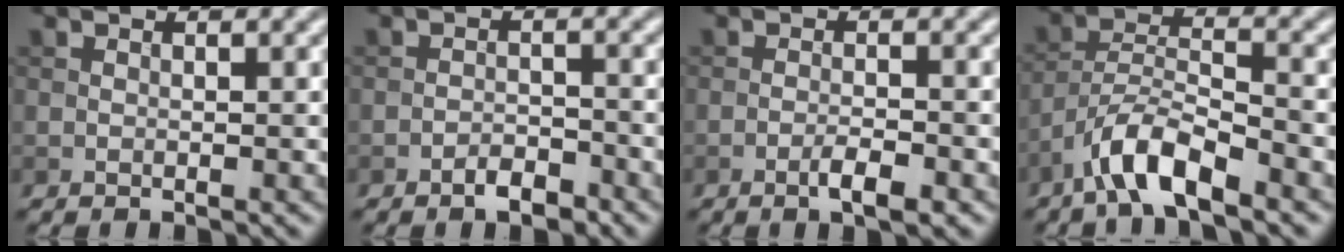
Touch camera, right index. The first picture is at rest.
{"total": 2.2, "force": [-1.6, 0.8, 1.2], "torque": [-0.013, 0.006, -0.030]}
{"total": 2.5, "force": [-1.4, 0.5, 2.0], "torque": [-0.035, 0.002, -0.026]}
{"total": 5.4, "force": [-3.9, 1.2, 3.5], "torque": [-0.063, 0.006, -0.079]}